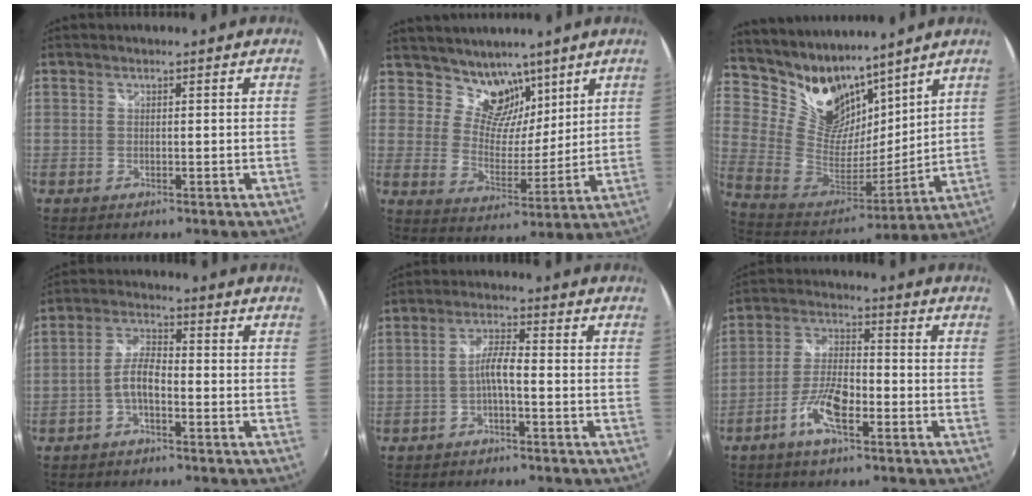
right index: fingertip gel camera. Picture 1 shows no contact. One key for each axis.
{"total": 9.2, "fx": 6.8, "fy": 5.6, "fz": 2.7, "tx": -0.036, "ty": -0.012, "tz": 0.120}
{"total": 17.5, "fx": 13.7, "fy": 9.1, "fz": 6.0, "tx": -0.157, "ty": -0.004, "tz": 0.272}
{"total": 4.8, "fx": -2.2, "fy": 1.8, "fz": 3.9, "tx": -0.084, "ty": 0.014, "tz": -0.045}
{"total": 3.9, "fx": -1.7, "fy": 0.5, "fz": 3.4, "tx": -0.071, "ty": 0.009, "tz": -0.033}
{"total": 8.1, "fx": -4.3, "fy": 2.3, "fz": 6.5, "tx": -0.137, "ty": 0.004, "tz": -0.083}